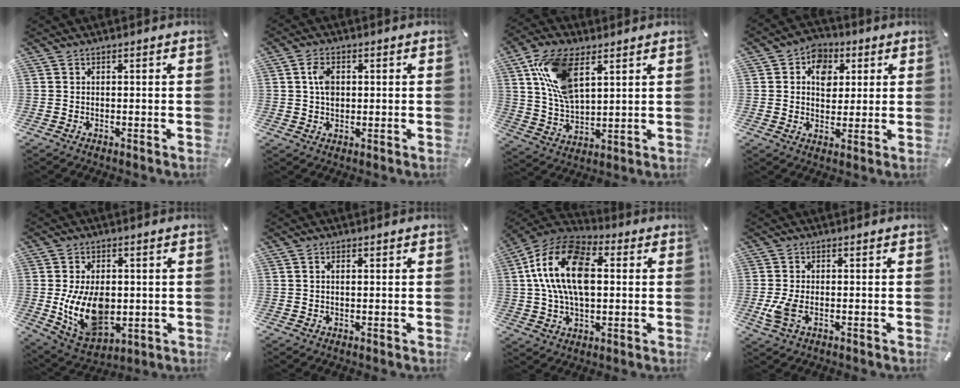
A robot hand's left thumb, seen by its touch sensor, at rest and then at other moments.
{"total": 4.9, "force": [0.9, 3.5, 3.2], "torque": [-0.057, 0.001, 0.011]}
{"total": 14.4, "force": [6.5, 7.9, 10.1], "torque": [-0.231, -0.002, 0.120]}
{"total": 7.7, "force": [1.7, 6.6, 3.5], "torque": [-0.036, -0.002, 0.024]}
{"total": 13.8, "force": [-0.6, 9.3, 10.2], "torque": [-0.191, -0.009, -0.007]}
{"total": 1.1, "force": [0.3, 0.7, 0.8], "torque": [-0.018, 0.006, 0.005]}
{"total": 18.2, "force": [2.5, 11.5, 13.8], "torque": [-0.282, 0.011, 0.042]}
{"total": 4.7, "force": [-1.1, 2.4, 3.8], "torque": [-0.089, -0.003, -0.020]}